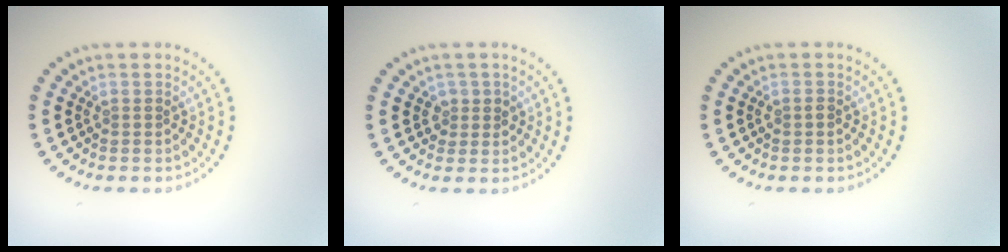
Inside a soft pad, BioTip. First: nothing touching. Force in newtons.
{"total": 1.4, "press": 1.2, "slide": 0.6}
{"total": 0.8, "press": 0.8, "slide": 0.1}